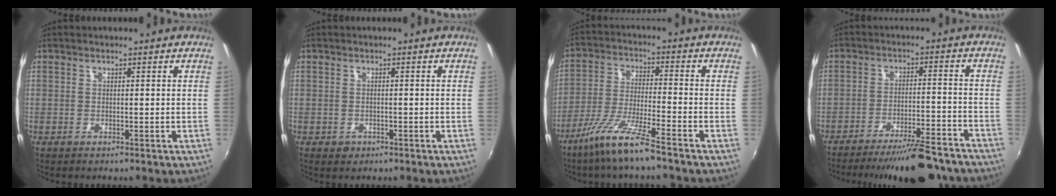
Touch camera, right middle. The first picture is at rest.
{"total": 1.5, "force": [-0.7, 1.3, 0.4], "torque": [-0.008, -0.004, -0.008]}
{"total": 9.7, "force": [-7.2, -0.1, 6.6], "torque": [-0.137, -0.012, -0.134]}
{"total": 15.3, "force": [-13.7, 2.5, 6.4], "torque": [-0.107, 0.002, -0.182]}